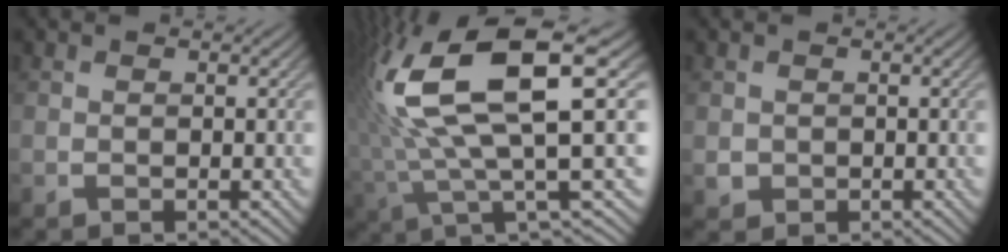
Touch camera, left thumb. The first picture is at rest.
{"total": 14.8, "force": [3.6, 4.3, 13.7], "torque": [-0.297, 0.011, 0.065]}
{"total": 1.6, "force": [-0.1, 1.6, 0.3], "torque": [-0.008, -0.008, -0.002]}